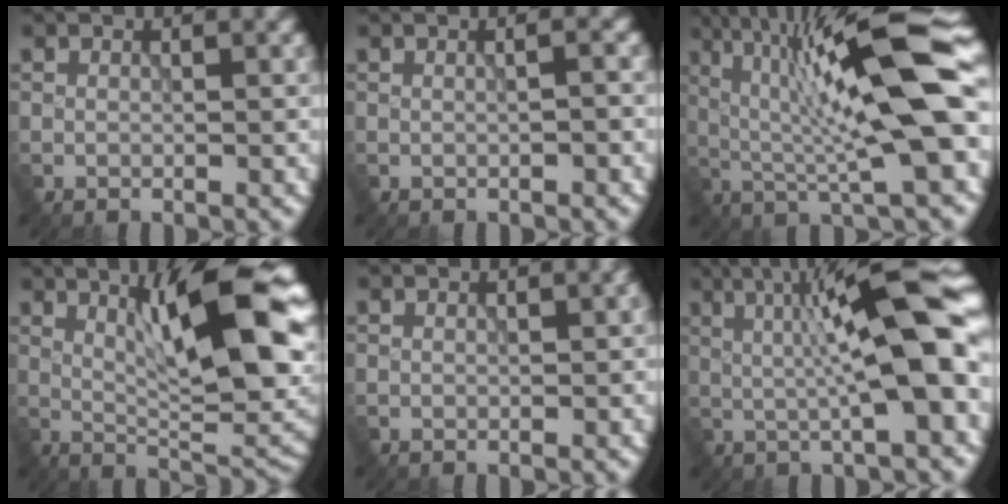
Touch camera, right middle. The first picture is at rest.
{"total": 1.9, "force": [0.3, 0.8, 1.7], "torque": [-0.007, 0.000, -0.004]}
{"total": 14.8, "force": [1.8, 2.8, 14.4], "torque": [-0.223, 0.017, 0.023]}
{"total": 11.3, "force": [2.9, 2.6, 10.6], "torque": [-0.152, 0.004, 0.049]}
{"total": 0.7, "force": [0.1, 0.1, 0.6], "torque": [-0.007, 0.002, 0.003]}
{"total": 11.5, "force": [0.8, 1.7, 11.3], "torque": [-0.156, 0.024, 0.010]}